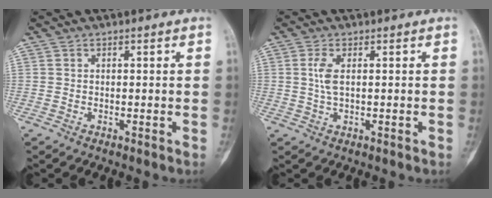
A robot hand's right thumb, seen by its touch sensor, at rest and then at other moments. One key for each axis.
{"total": 3.1, "fx": 0.4, "fy": 0.9, "fz": 2.9, "tx": -0.072, "ty": 0.001, "tz": 0.010}